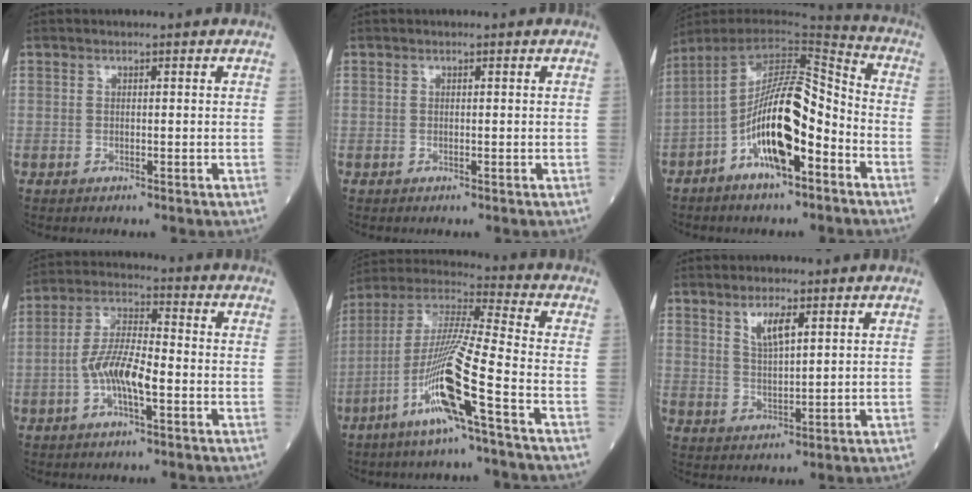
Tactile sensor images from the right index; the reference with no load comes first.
{"total": 0.0}
{"total": 15.4, "force": [-5.8, 3.8, 13.8], "torque": [-0.249, 0.016, -0.095]}
{"total": 8.2, "force": [-2.2, 2.1, 7.6], "torque": [-0.154, 0.013, -0.044]}
{"total": 14.4, "force": [-6.1, -0.9, 13.0], "torque": [-0.265, -0.009, -0.120]}
{"total": 4.3, "force": [2.3, 0.9, 3.5], "torque": [-0.071, -0.001, 0.047]}